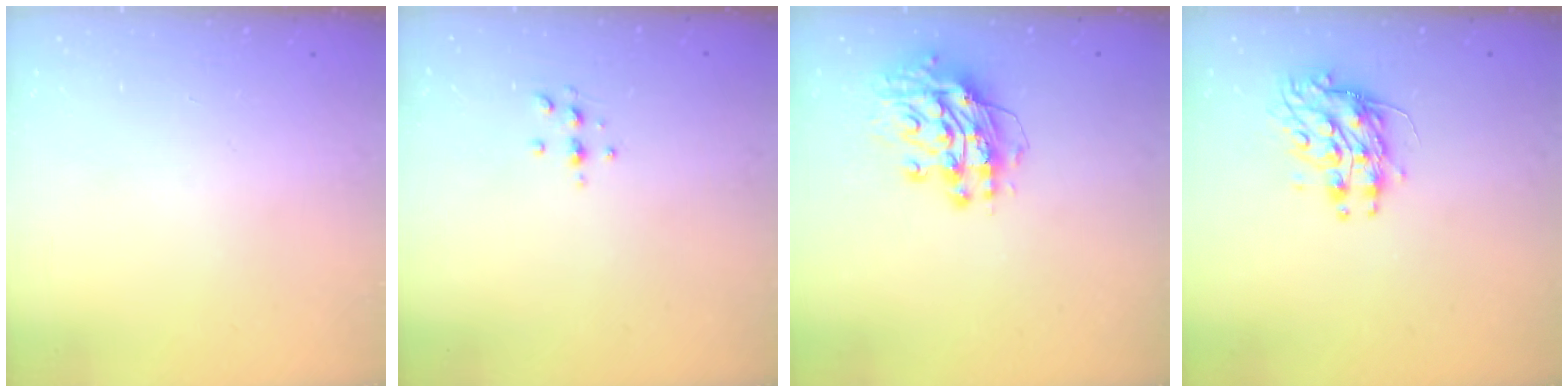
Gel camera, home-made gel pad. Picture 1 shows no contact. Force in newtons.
{"total": 3.5, "press": 3.4, "slide": 0.3}
{"total": 12.9, "press": 12.8, "slide": 1.2}
{"total": 9.2, "press": 9.2, "slide": 0.1}